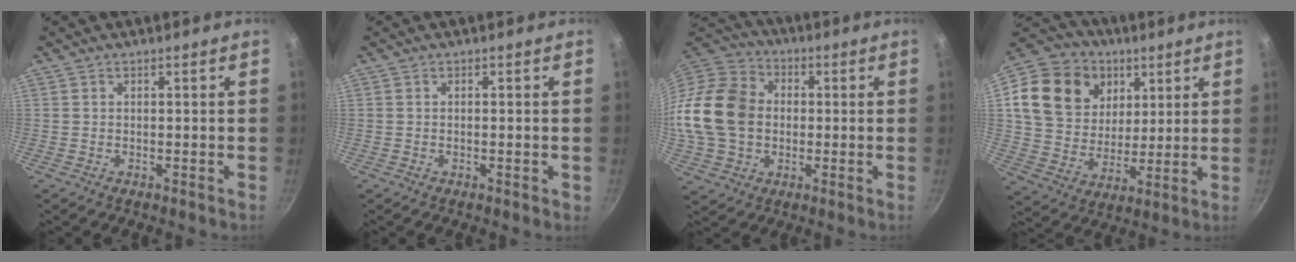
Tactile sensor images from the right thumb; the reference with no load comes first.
{"total": 0.9, "force": [-0.2, 0.3, 0.8], "torque": [-0.011, 0.002, -0.004]}
{"total": 18.3, "force": [-0.2, 14.5, 11.3], "torque": [-0.208, 0.029, -0.011]}
{"total": 20.6, "force": [7.9, 16.2, 9.9], "torque": [-0.171, -0.007, 0.143]}